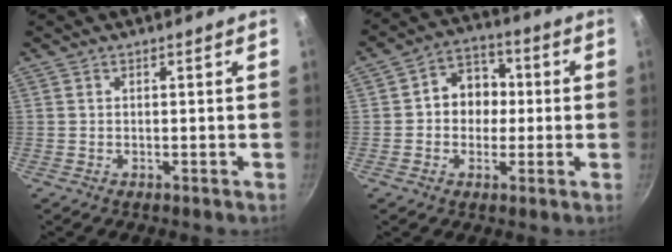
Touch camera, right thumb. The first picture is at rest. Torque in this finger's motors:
{"motor_torque": [-0.33, 0.47, 0.03, 0.12, 0.03]}